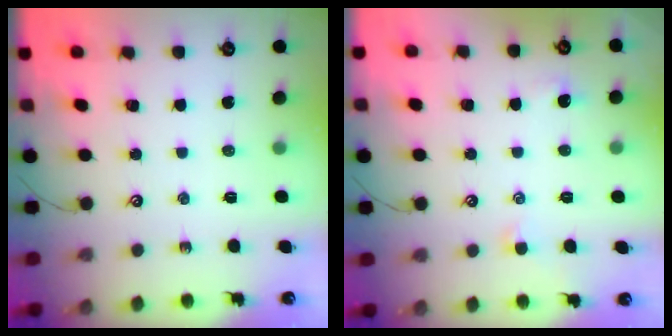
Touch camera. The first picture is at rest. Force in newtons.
{"total": 0.7, "press": 0.3, "slide": 0.6}